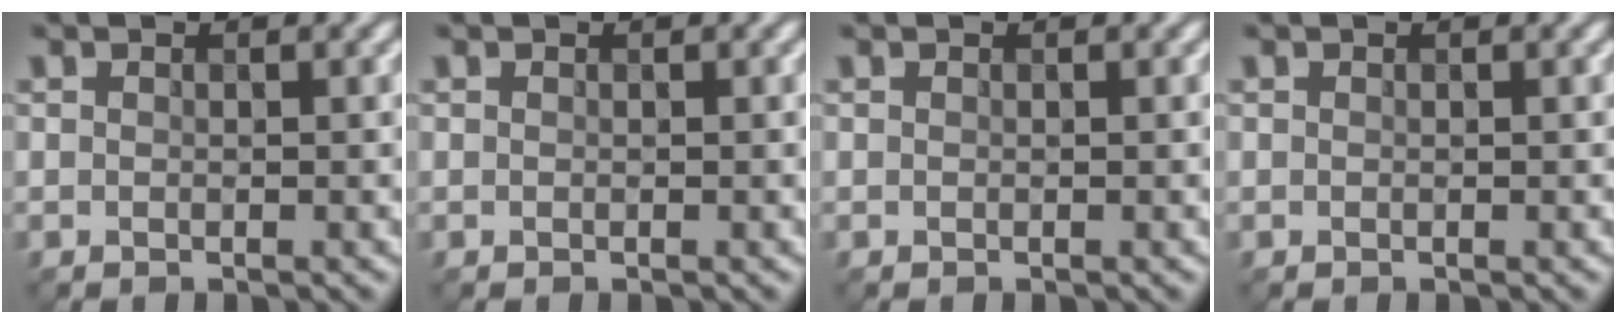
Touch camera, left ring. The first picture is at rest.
{"total": 0.0}
{"total": 0.0}
{"total": 0.0}